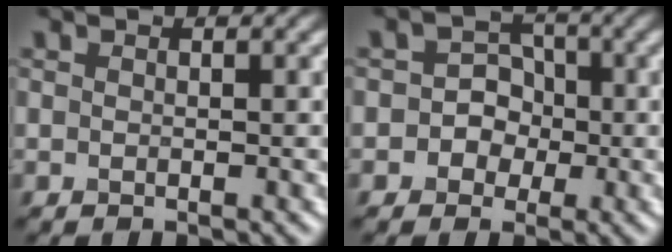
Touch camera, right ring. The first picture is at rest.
{"total": 3.0, "force": [-0.3, 2.8, 1.1], "torque": [0.014, 0.007, -0.028]}